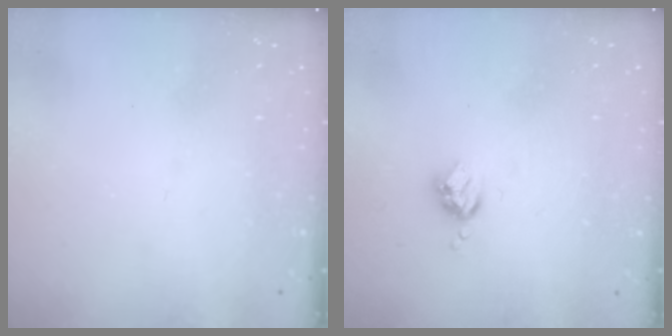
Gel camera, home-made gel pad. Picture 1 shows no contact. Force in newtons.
{"total": 3.5, "press": 3.5, "slide": 0.4}